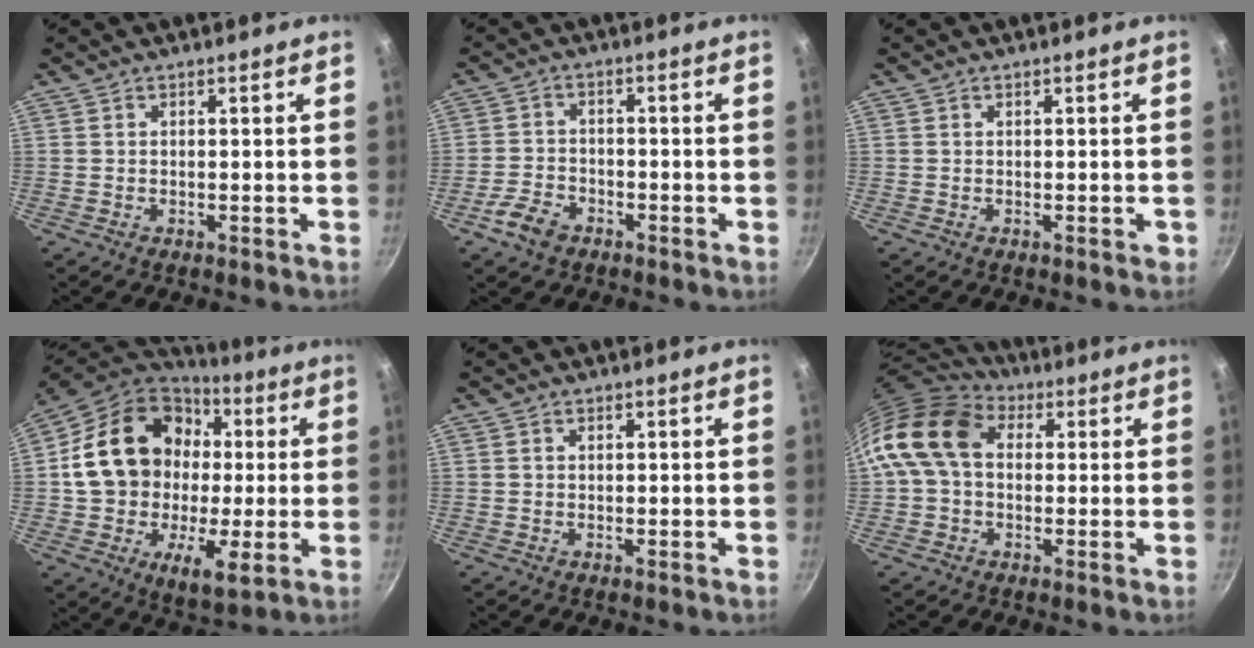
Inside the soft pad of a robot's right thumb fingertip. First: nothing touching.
{"total": 5.4, "force": [-3.3, 3.3, 2.7], "torque": [-0.051, 0.027, -0.064]}
{"total": 0.9, "force": [-0.2, 0.5, 0.6], "torque": [0.001, 0.003, -0.004]}
{"total": 25.1, "force": [2.5, 18.2, 17.1], "torque": [-0.260, 0.014, 0.035]}
{"total": 0.6, "force": [0.2, 0.4, 0.3], "torque": [-0.003, 0.002, 0.002]}
{"total": 14.4, "force": [2.5, 10.4, 9.6], "torque": [-0.159, 0.023, 0.026]}